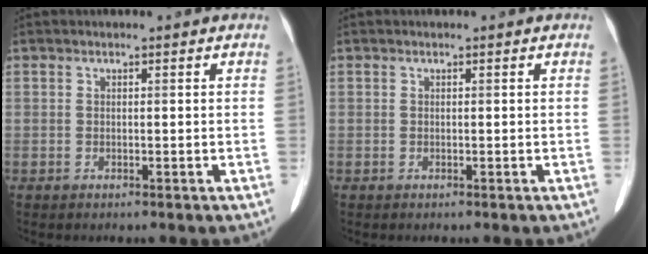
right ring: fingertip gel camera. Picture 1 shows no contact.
{"total": 0.0}